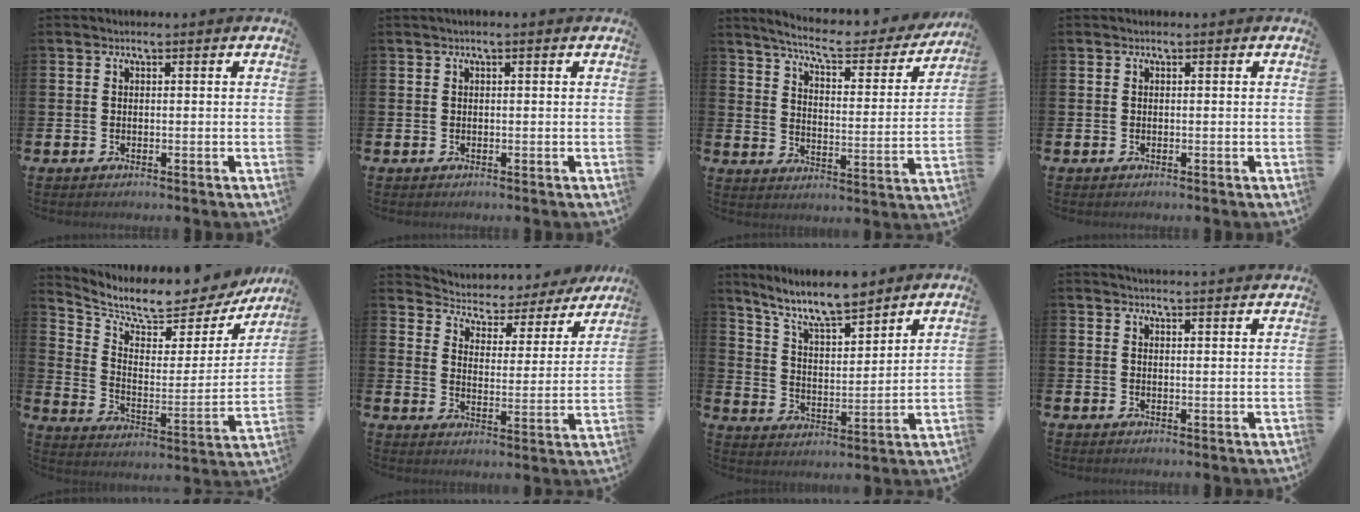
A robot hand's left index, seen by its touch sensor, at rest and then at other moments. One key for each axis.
{"total": 0.6, "fx": 0.1, "fy": 0.0, "fz": 0.5, "tx": -0.016, "ty": 0.004, "tz": 0.002}
{"total": 8.3, "fx": 7.4, "fy": 1.2, "fz": 3.6, "tx": -0.090, "ty": -0.051, "tz": 0.122}
{"total": 0.0}
{"total": 6.9, "fx": 6.2, "fy": 1.9, "fz": 2.3, "tx": -0.075, "ty": -0.052, "tz": 0.102}
{"total": 3.7, "fx": 3.4, "fy": 1.5, "fz": 0.2, "tx": -0.033, "ty": -0.035, "tz": 0.049}
{"total": 9.2, "fx": 8.3, "fy": 1.5, "fz": 3.8, "tx": -0.107, "ty": -0.041, "tz": 0.149}
{"total": 2.5, "fx": 2.5, "fy": -0.4, "fz": 0.0, "tx": 0.006, "ty": -0.019, "tz": 0.044}